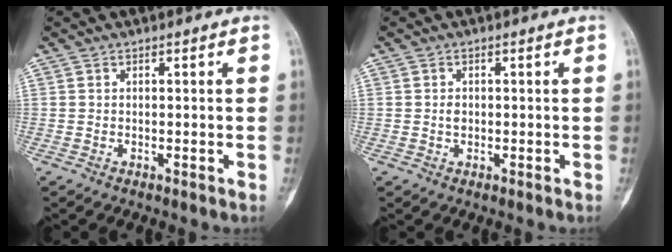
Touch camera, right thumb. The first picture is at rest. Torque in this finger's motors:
{"motor_torque": [0.33, 0.29, 0.30, -0.29, 0.04]}